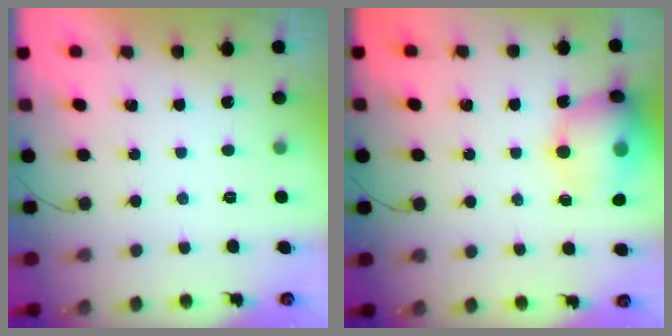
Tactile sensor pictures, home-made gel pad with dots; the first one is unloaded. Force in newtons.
{"total": 16.2, "press": 15.2, "slide": 5.6}